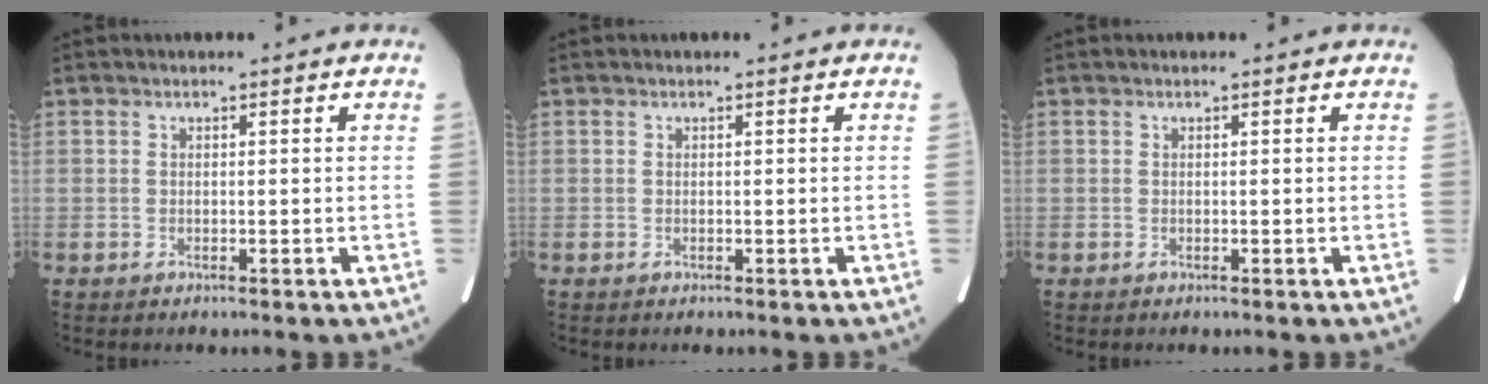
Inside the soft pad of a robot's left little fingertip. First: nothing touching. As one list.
[{"total": 0.0}, {"total": 0.0}]